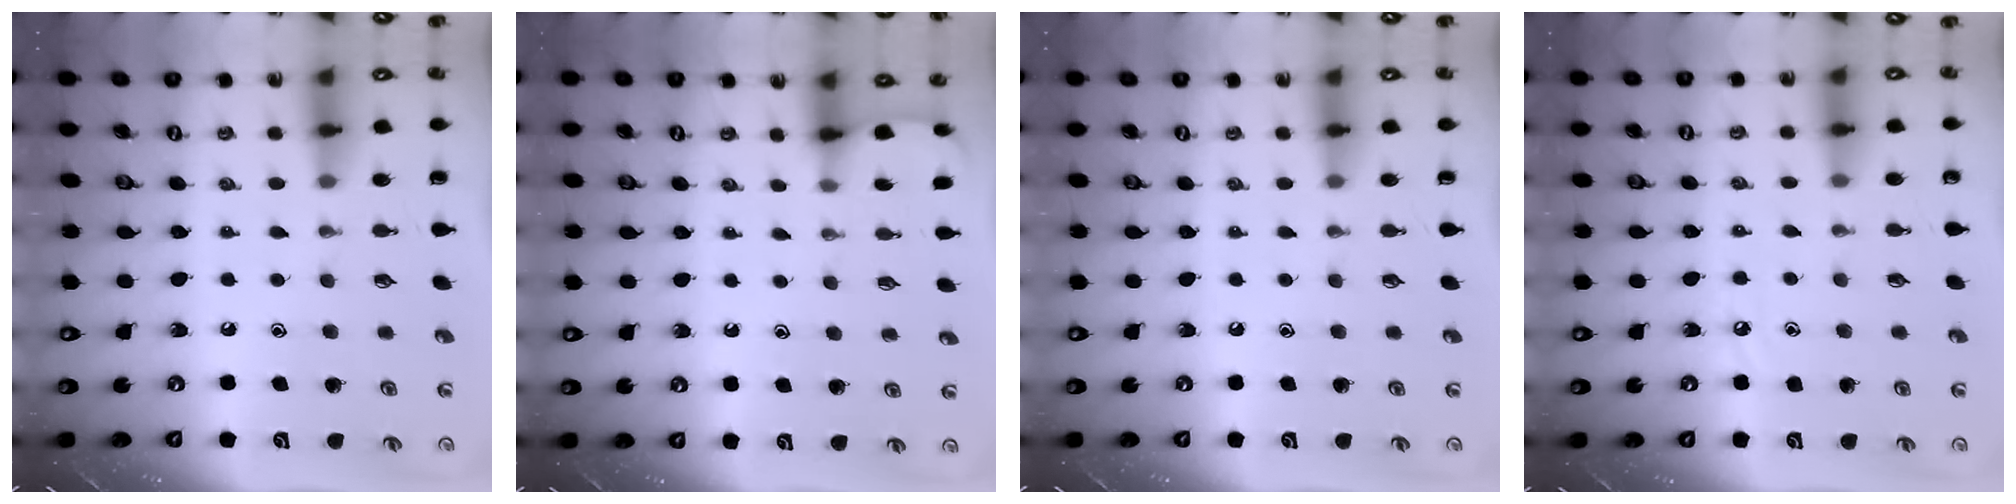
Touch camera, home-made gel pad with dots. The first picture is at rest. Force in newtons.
{"total": 1.8, "press": 1.8, "slide": 0.2}
{"total": 0.0}
{"total": 4.0, "press": 4.0, "slide": 0.2}